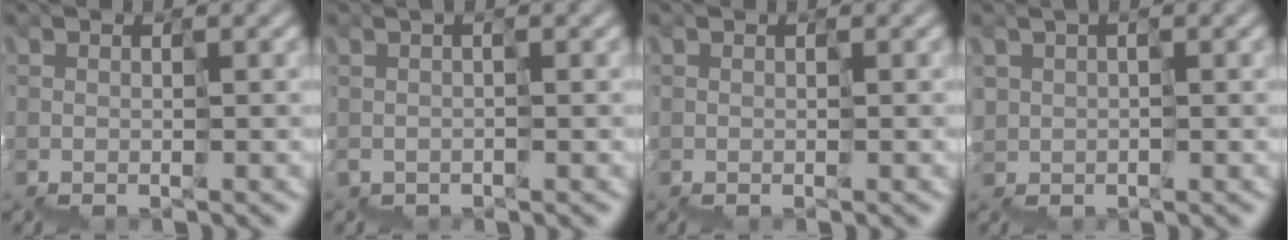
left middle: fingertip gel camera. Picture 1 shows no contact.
{"total": 1.2, "force": [-0.3, -0.9, -0.7], "torque": [0.013, 0.002, -0.002]}
{"total": 0.0}
{"total": 1.8, "force": [1.2, 1.3, -0.4], "torque": [0.010, 0.008, 0.026]}